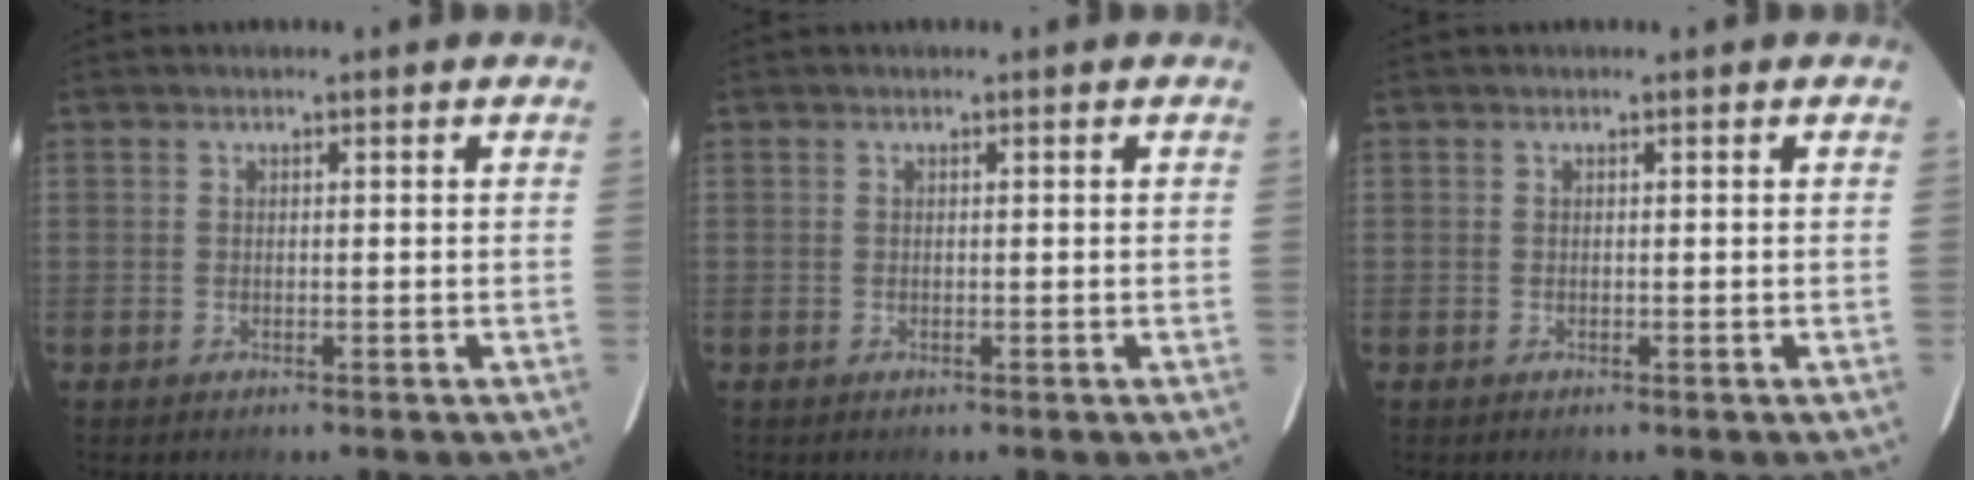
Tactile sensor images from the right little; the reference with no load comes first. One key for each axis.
{"total": 0.0}
{"total": 0.0}